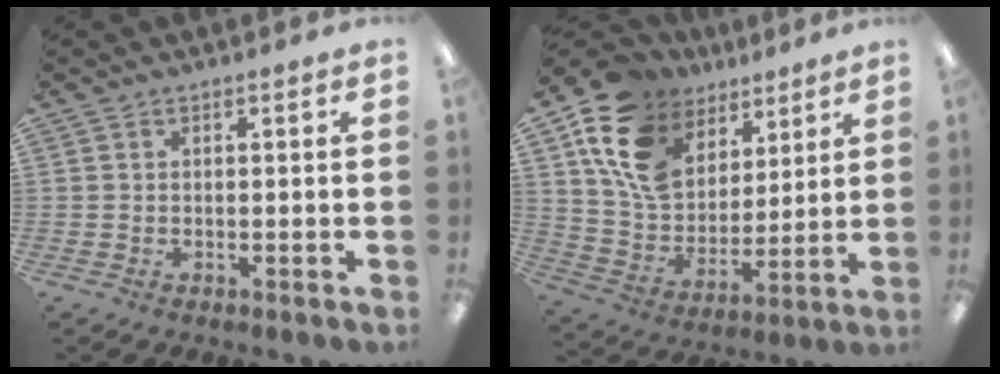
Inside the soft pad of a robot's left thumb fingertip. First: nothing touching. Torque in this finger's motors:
{"motor_torque": [0.94, 1.05, 1.33, -1.44, 0.15]}